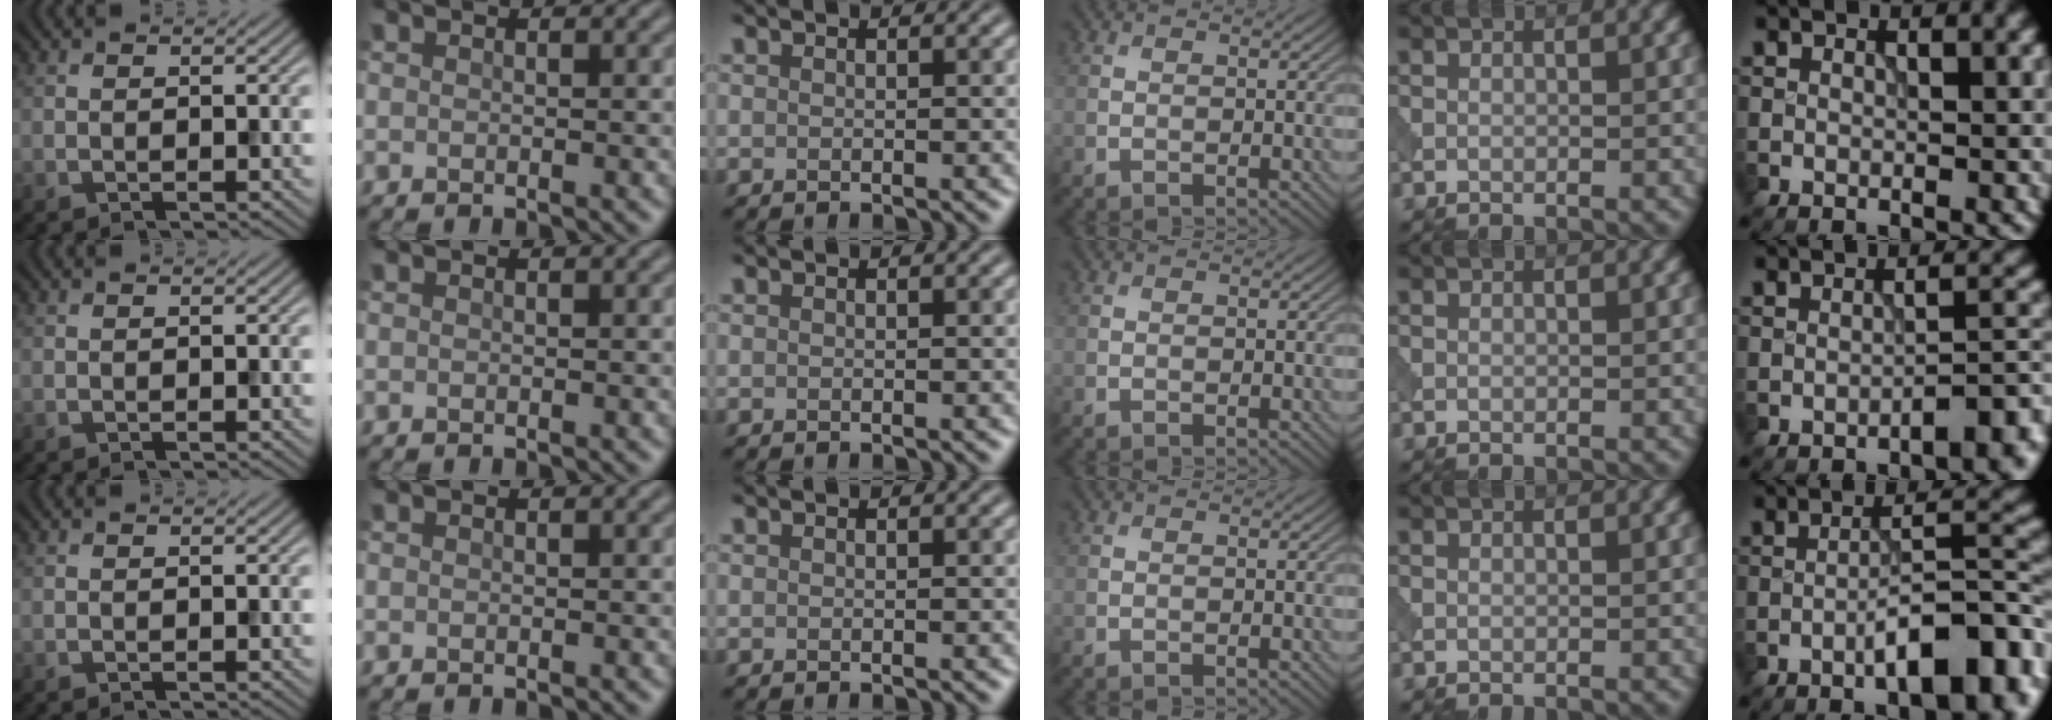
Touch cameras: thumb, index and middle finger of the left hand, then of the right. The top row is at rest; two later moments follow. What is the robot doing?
{"motion": "pour", "object": "beaker"}